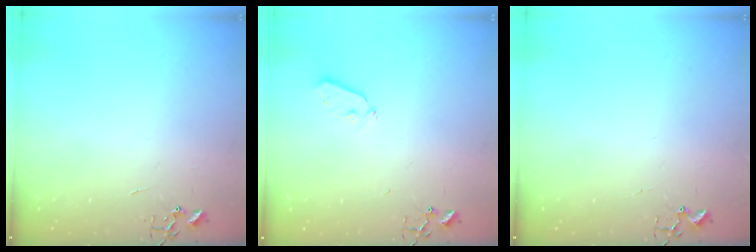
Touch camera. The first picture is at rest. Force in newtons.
{"total": 4.3, "press": 4.3, "slide": 0.7}
{"total": 1.8, "press": 1.8, "slide": 0.2}